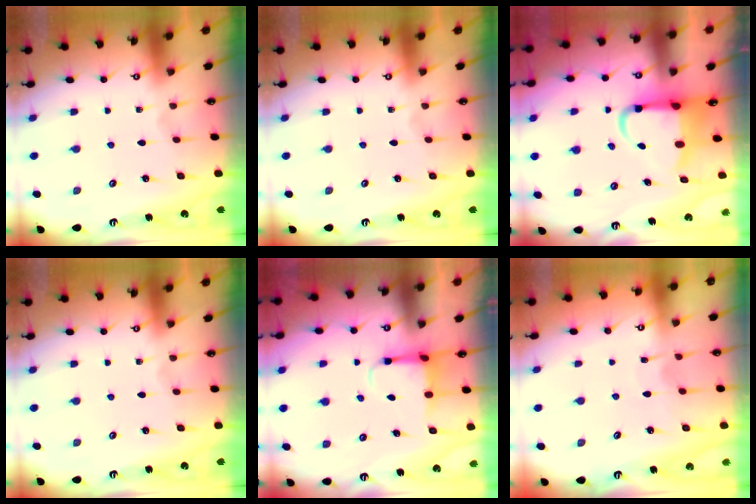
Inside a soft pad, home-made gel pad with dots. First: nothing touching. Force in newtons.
{"total": 0.0}
{"total": 6.9, "press": 6.7, "slide": 1.5}
{"total": 0.0}
{"total": 4.0, "press": 3.8, "slide": 1.2}
{"total": 3.3, "press": 3.3, "slide": 0.3}